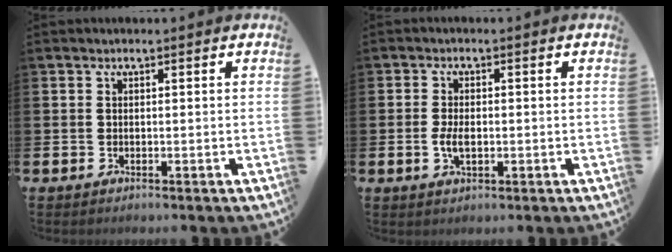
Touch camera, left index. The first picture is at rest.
{"total": 3.1, "force": [-0.4, 1.6, 2.6], "torque": [-0.046, 0.003, -0.008]}